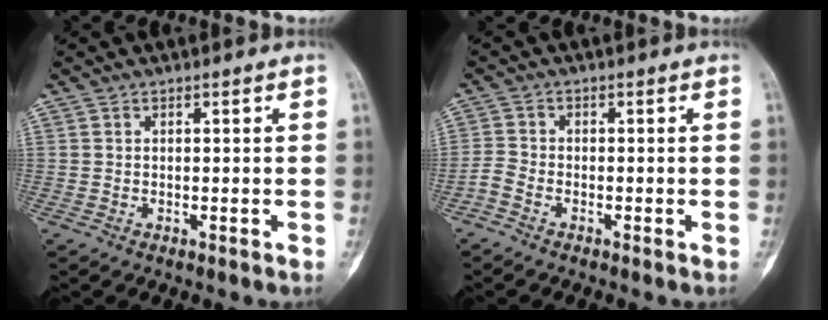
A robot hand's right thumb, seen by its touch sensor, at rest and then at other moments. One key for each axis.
{"total": 2.4, "fx": -1.6, "fy": 1.2, "fz": 1.3, "tx": -0.031, "ty": 0.007, "tz": -0.041}